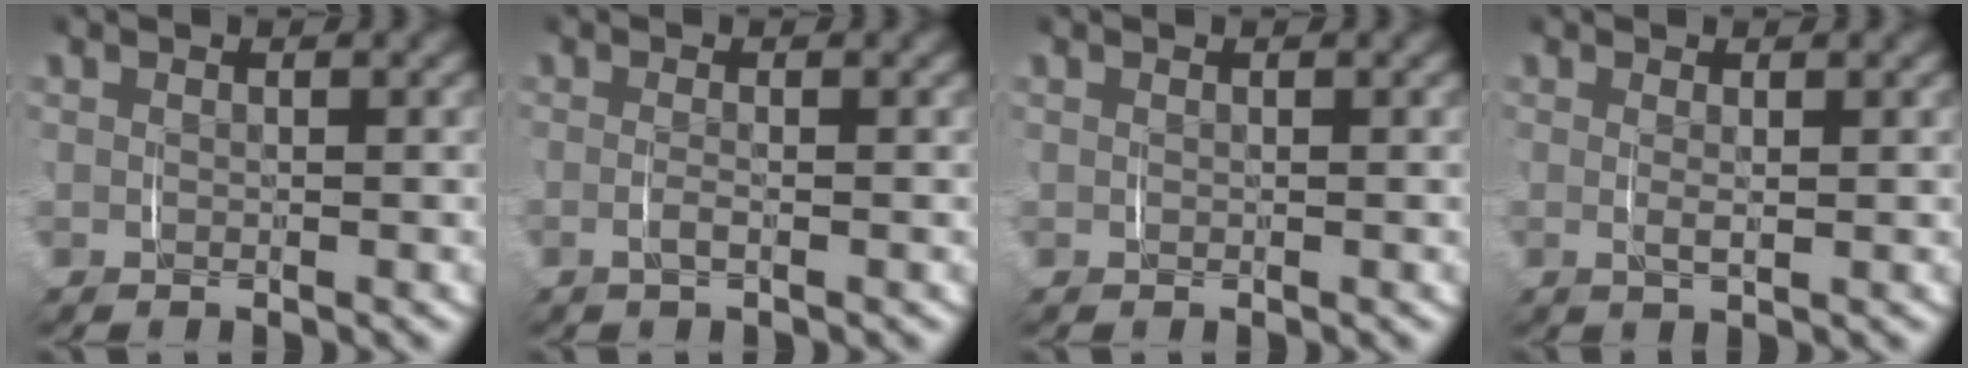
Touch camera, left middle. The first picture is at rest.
{"total": 1.0, "force": [-0.6, -0.2, 0.8], "torque": [-0.017, -0.006, -0.010]}
{"total": 0.0}
{"total": 1.1, "force": [0.1, -0.1, 1.1], "torque": [-0.018, -0.004, 0.004]}